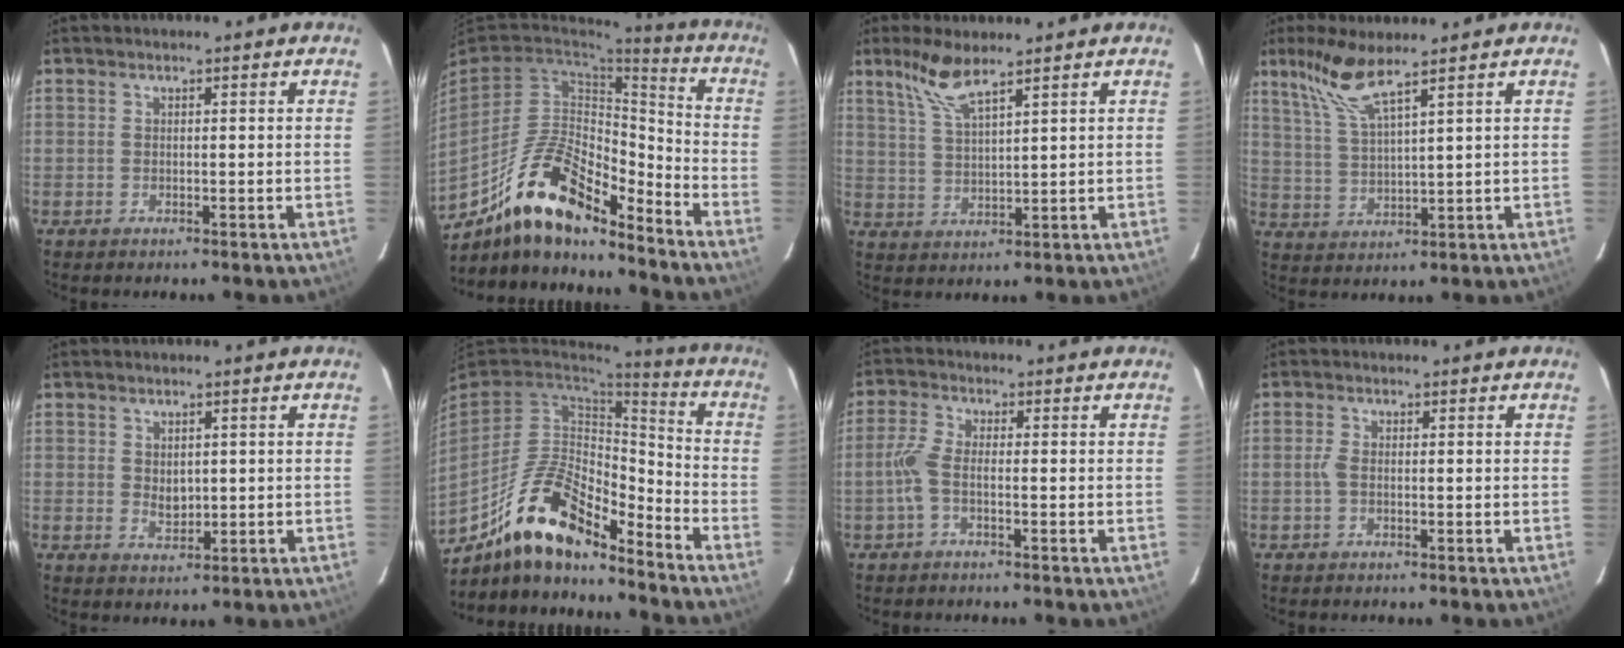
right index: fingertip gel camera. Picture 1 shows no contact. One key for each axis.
{"total": 18.1, "fx": -12.9, "fy": 6.3, "fz": 11.0, "tx": -0.215, "ty": 0.002, "tz": -0.236}
{"total": 6.6, "fx": 4.9, "fy": 1.0, "fz": 4.3, "tx": -0.093, "ty": 0.005, "tz": 0.106}
{"total": 7.8, "fx": 5.7, "fy": 0.4, "fz": 5.3, "tx": -0.114, "ty": 0.009, "tz": 0.126}
{"total": 2.8, "fx": 0.5, "fy": 2.2, "fz": 1.8, "tx": -0.026, "ty": -0.003, "tz": 0.012}
{"total": 17.2, "fx": -12.1, "fy": 5.9, "fz": 10.7, "tx": -0.214, "ty": 0.000, "tz": -0.225}
{"total": 3.6, "fx": -1.4, "fy": 1.0, "fz": 3.1, "tx": -0.079, "ty": 0.005, "tz": -0.031}
{"total": 1.5, "fx": -0.3, "fy": 0.6, "fz": 1.3, "tx": -0.029, "ty": 0.003, "tz": -0.008}